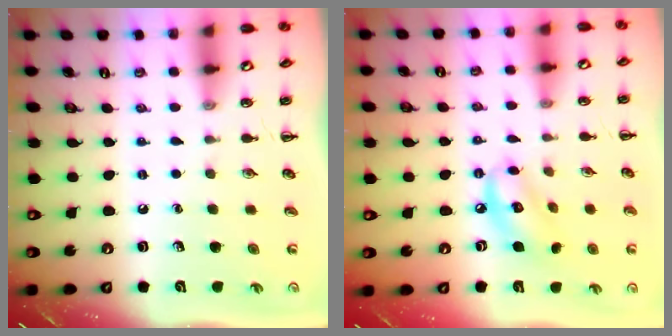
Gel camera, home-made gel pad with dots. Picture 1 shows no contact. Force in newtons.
{"total": 9.2, "press": 9.2, "slide": 0.9}